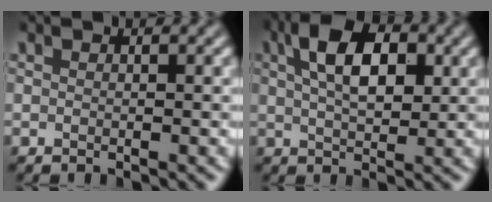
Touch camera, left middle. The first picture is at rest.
{"total": 6.2, "force": [2.0, 3.2, 4.9], "torque": [-0.085, 0.012, 0.030]}